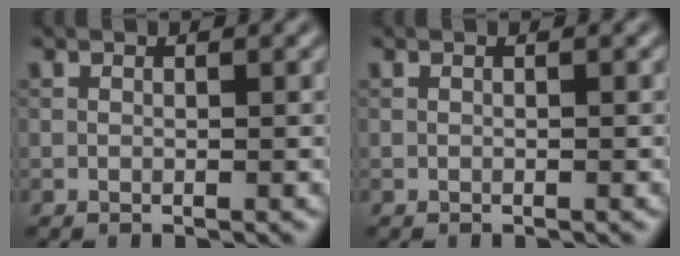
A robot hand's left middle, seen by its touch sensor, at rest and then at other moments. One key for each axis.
{"total": 0.0}